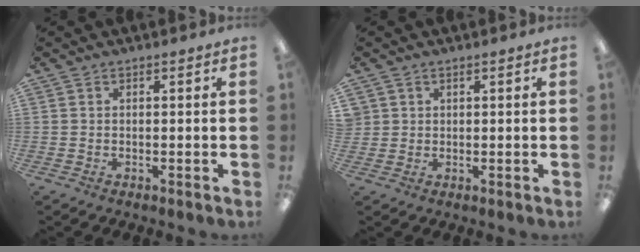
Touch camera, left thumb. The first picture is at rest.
{"total": 1.5, "force": [0.6, 1.4, -0.3], "torque": [0.003, 0.001, 0.011]}